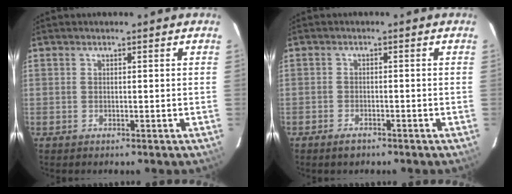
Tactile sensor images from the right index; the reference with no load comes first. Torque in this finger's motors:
{"motor_torque": [0.21, -0.15, 0.09, 0.00]}